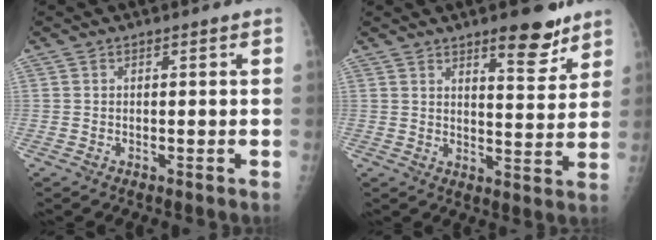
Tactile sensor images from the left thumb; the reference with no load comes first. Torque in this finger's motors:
{"motor_torque": [1.47, -0.05, 0.80, -0.32, 0.05]}